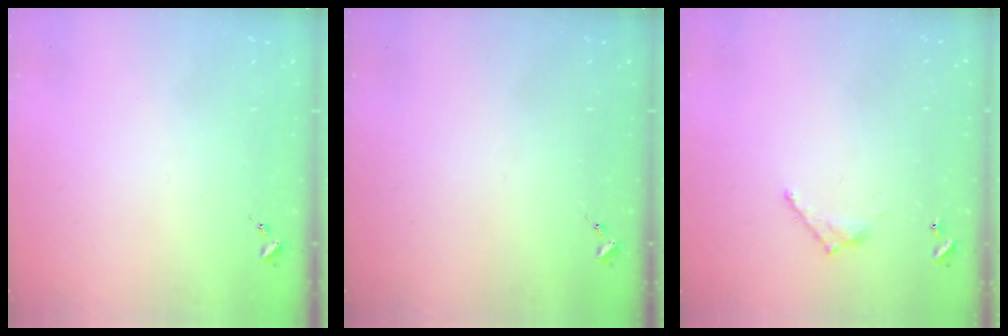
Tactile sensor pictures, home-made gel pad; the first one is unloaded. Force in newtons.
{"total": 0.0}
{"total": 6.3, "press": 6.3, "slide": 0.4}